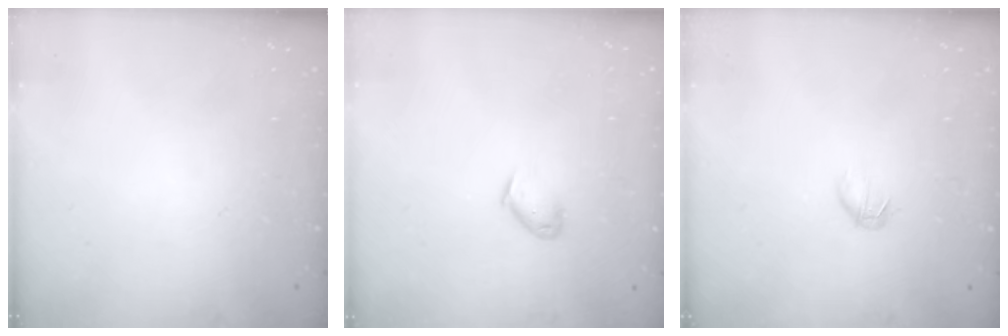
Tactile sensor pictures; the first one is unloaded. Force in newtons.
{"total": 4.3, "press": 4.2, "slide": 0.8}
{"total": 3.4, "press": 3.3, "slide": 1.0}